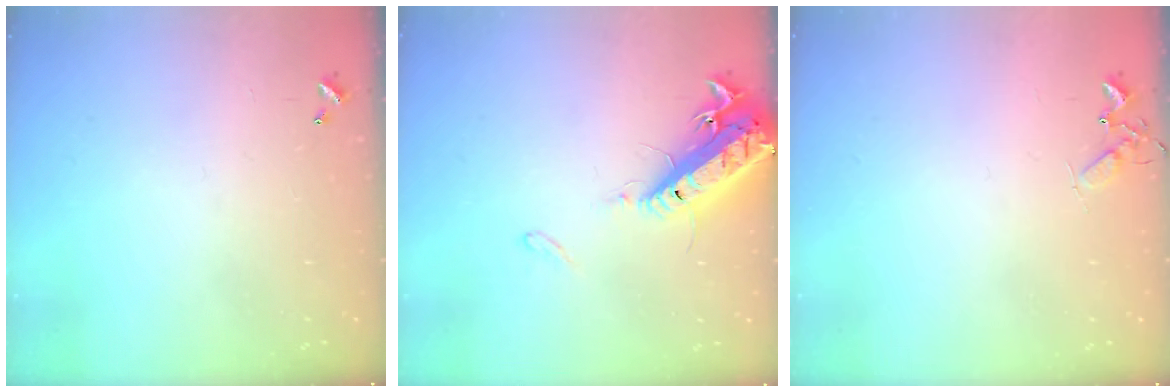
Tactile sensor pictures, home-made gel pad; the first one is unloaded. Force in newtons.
{"total": 16.2, "press": 15.7, "slide": 3.6}
{"total": 4.6, "press": 4.6, "slide": 0.6}